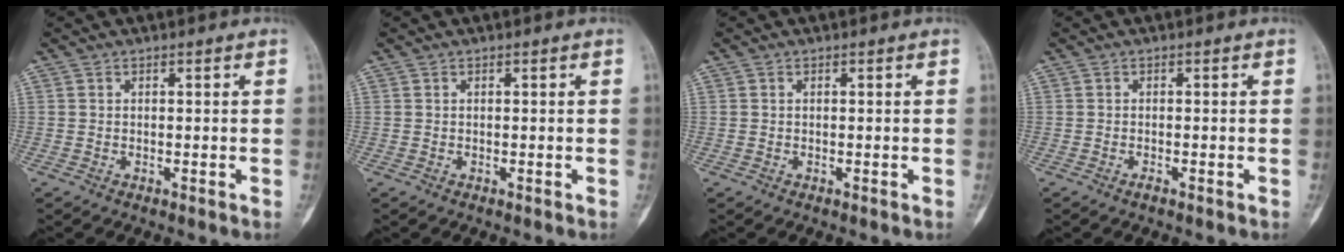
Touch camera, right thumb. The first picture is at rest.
{"total": 0.0}
{"total": 0.0}
{"total": 0.7, "force": [-0.5, 0.1, 0.5], "torque": [-0.011, 0.001, -0.010]}